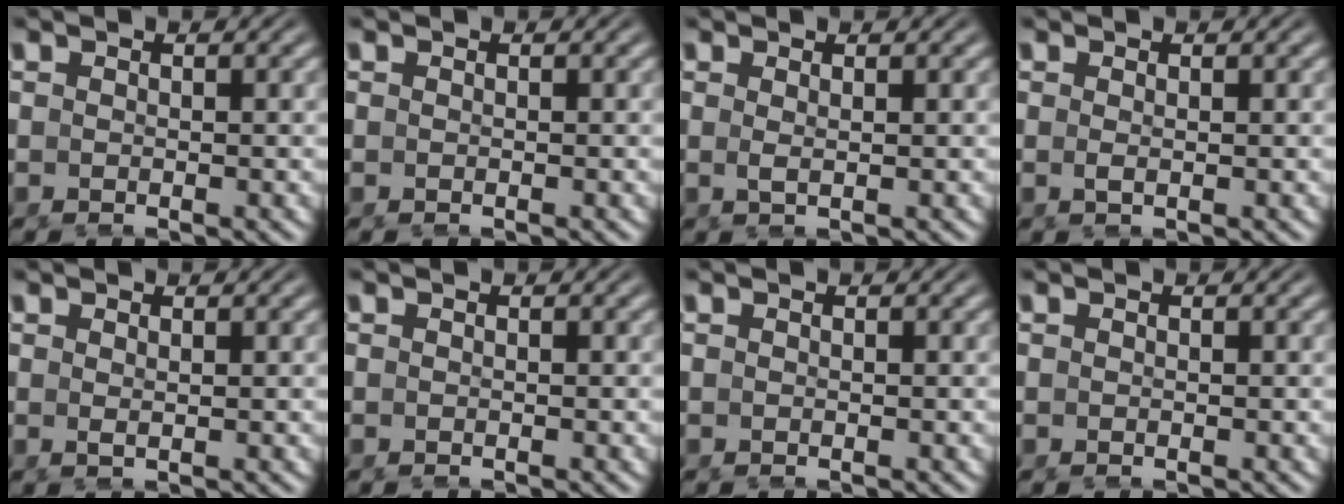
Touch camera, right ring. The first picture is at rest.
{"total": 0.0}
{"total": 1.1, "force": [0.4, -1.0, 0.5], "torque": [-0.008, -0.006, 0.012]}
{"total": 0.9, "force": [0.1, -0.8, 0.4], "torque": [-0.008, -0.004, 0.005]}
{"total": 1.1, "force": [0.5, -0.9, 0.2], "torque": [-0.002, -0.004, 0.013]}
{"total": 0.0}
{"total": 0.0}
{"total": 0.0}